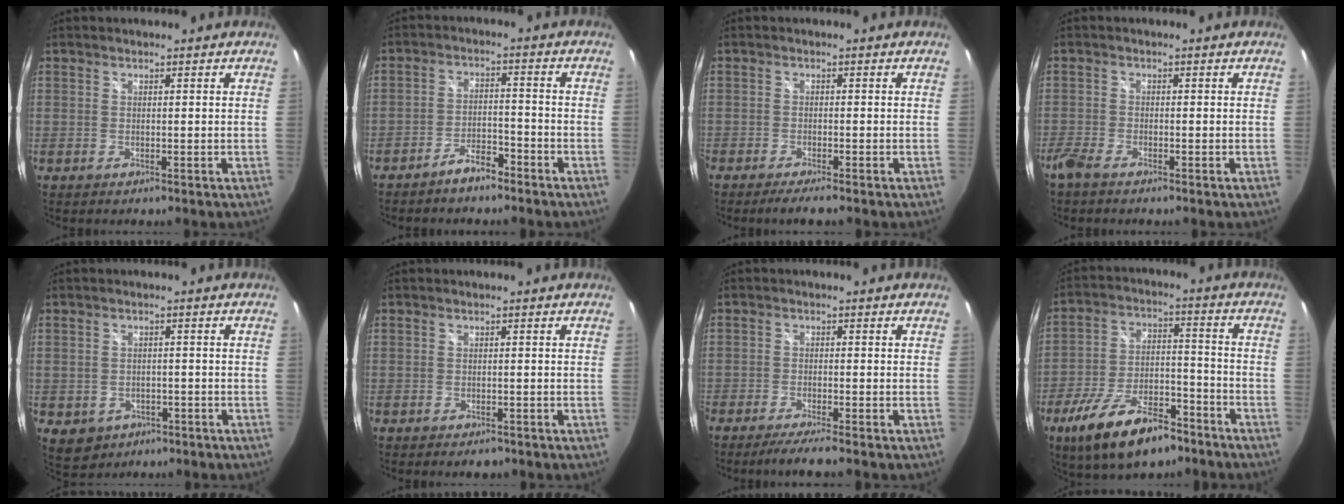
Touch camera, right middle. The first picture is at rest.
{"total": 4.9, "force": [-4.1, 1.5, 2.3], "torque": [-0.058, 0.008, -0.068]}
{"total": 3.4, "force": [-2.8, -0.2, 1.9], "torque": [-0.043, -0.011, -0.050]}
{"total": 2.9, "force": [-2.5, 0.6, 1.5], "torque": [-0.044, -0.006, -0.052]}
{"total": 6.2, "force": [-2.5, 5.2, 2.4], "torque": [-0.058, -0.005, -0.020]}
{"total": 2.6, "force": [-2.0, 1.1, 1.3], "torque": [-0.024, -0.012, -0.027]}
{"total": 4.5, "force": [-3.8, -0.5, 2.4], "torque": [-0.057, -0.008, -0.066]}
{"total": 16.9, "force": [-11.1, 6.8, 10.7], "torque": [-0.211, -0.014, -0.181]}